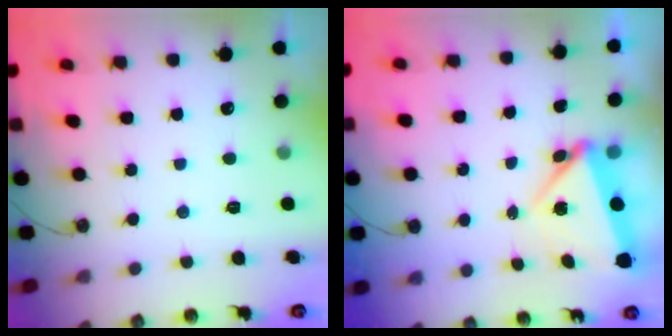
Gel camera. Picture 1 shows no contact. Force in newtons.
{"total": 6.5, "press": 6.5, "slide": 0.6}